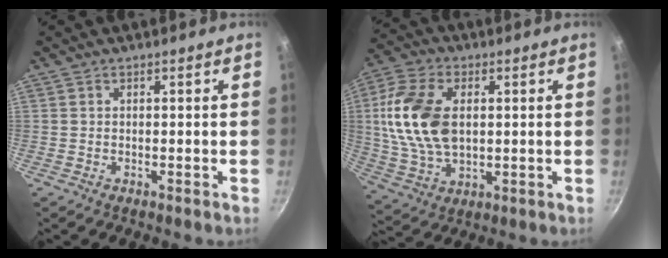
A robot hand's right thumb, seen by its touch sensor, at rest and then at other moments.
{"total": 16.3, "force": [2.0, 10.1, 12.6], "torque": [-0.237, 0.000, 0.037]}